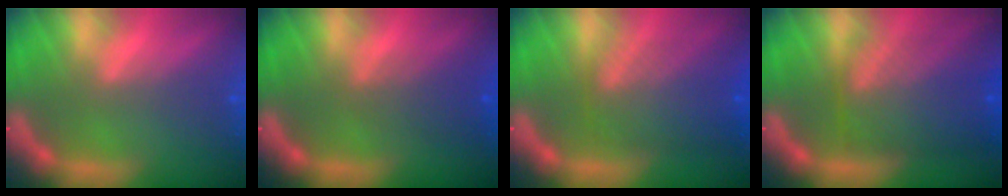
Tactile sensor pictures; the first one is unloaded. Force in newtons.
{"total": 3.0}
{"total": 7.0}
{"total": 8.6}